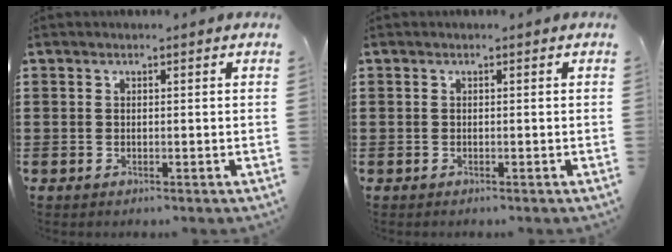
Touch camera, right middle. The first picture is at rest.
{"total": 0.0}